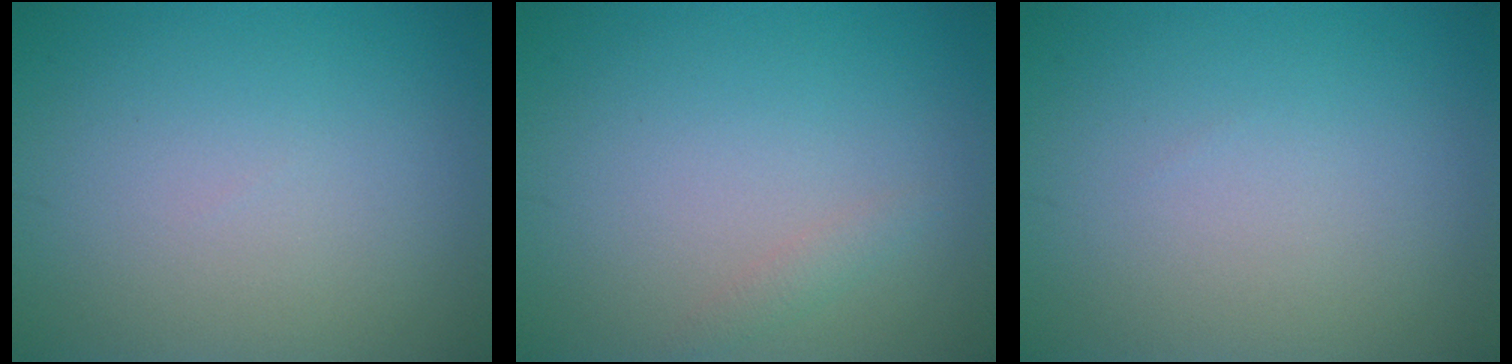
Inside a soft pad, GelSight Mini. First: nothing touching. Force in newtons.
{"total": 0.8, "press": 0.8, "slide": 0.1}
{"total": 0.0}